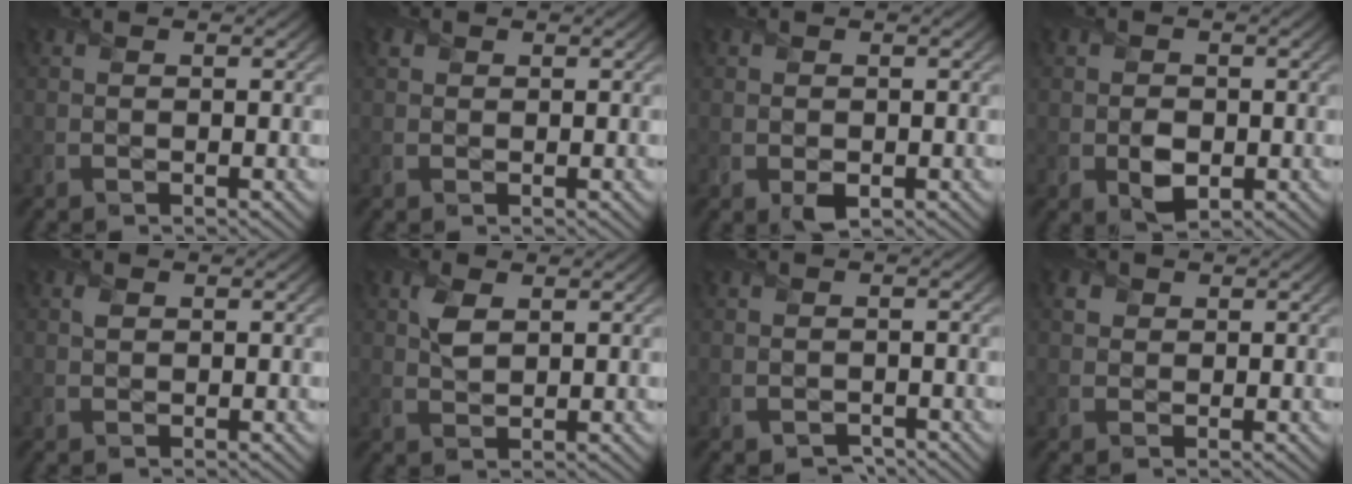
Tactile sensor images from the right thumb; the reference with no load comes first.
{"total": 0.9, "force": [0.5, 0.8, 0.2], "torque": [-0.003, -0.001, 0.006]}
{"total": 1.7, "force": [-0.5, 1.3, 1.0], "torque": [-0.022, -0.011, -0.006]}
{"total": 3.1, "force": [-0.5, 2.5, 1.8], "torque": [-0.038, -0.012, -0.010]}
{"total": 0.9, "force": [0.4, 0.6, 0.4], "torque": [-0.014, 0.001, 0.006]}
{"total": 2.8, "force": [1.2, 1.6, 2.0], "torque": [-0.051, 0.002, 0.023]}
{"total": 1.4, "force": [-0.9, 1.0, 0.4], "torque": [-0.006, -0.009, -0.018]}
{"total": 1.6, "force": [0.6, 1.4, 0.4], "torque": [-0.008, -0.002, 0.009]}